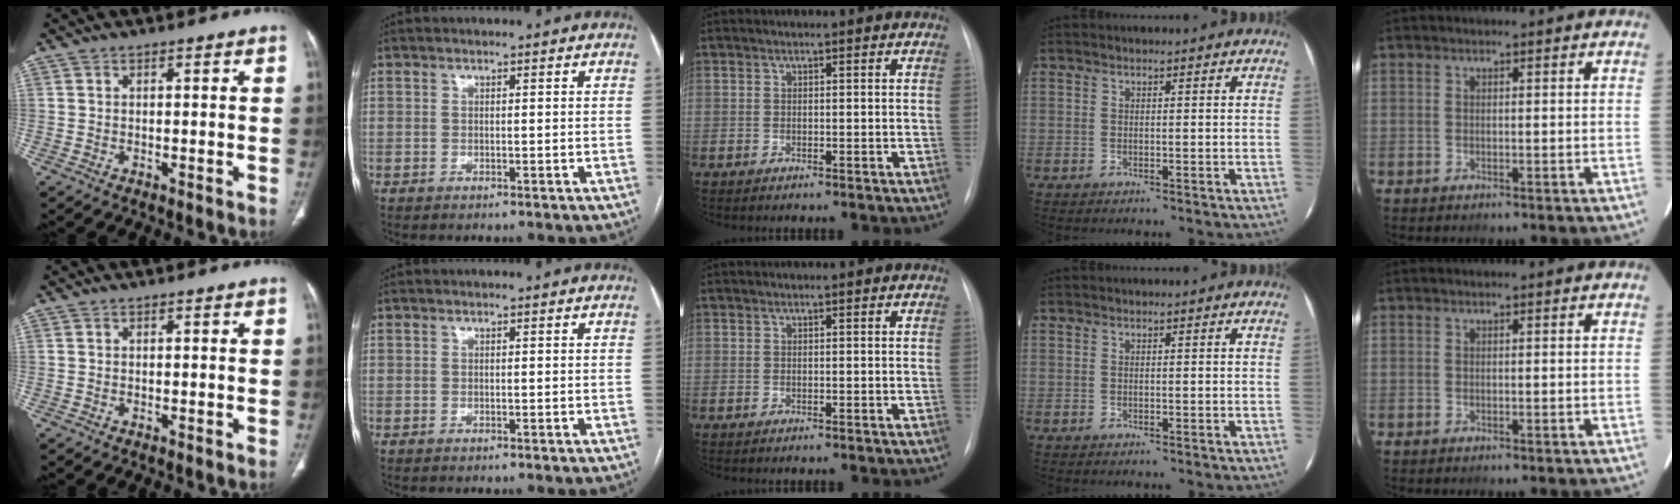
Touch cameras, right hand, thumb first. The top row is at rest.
{}